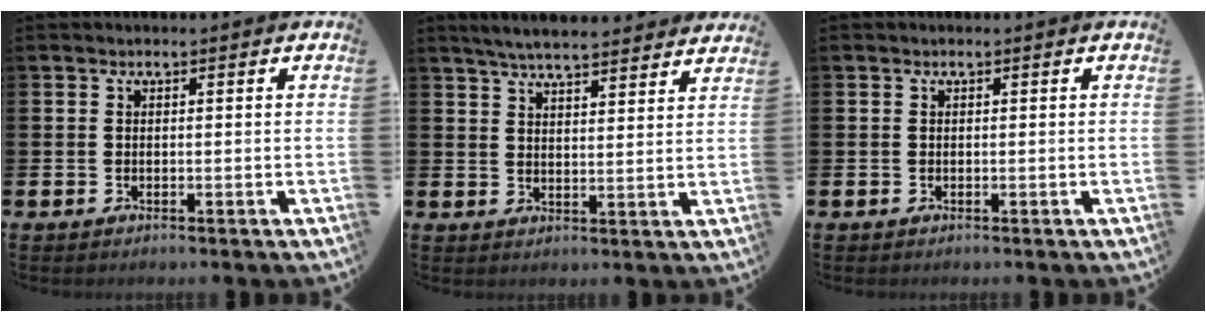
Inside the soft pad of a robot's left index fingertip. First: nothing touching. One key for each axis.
{"total": 5.7, "fx": 5.5, "fy": 0.4, "fz": 1.4, "tx": -0.038, "ty": -0.027, "tz": 0.098}
{"total": 0.0}